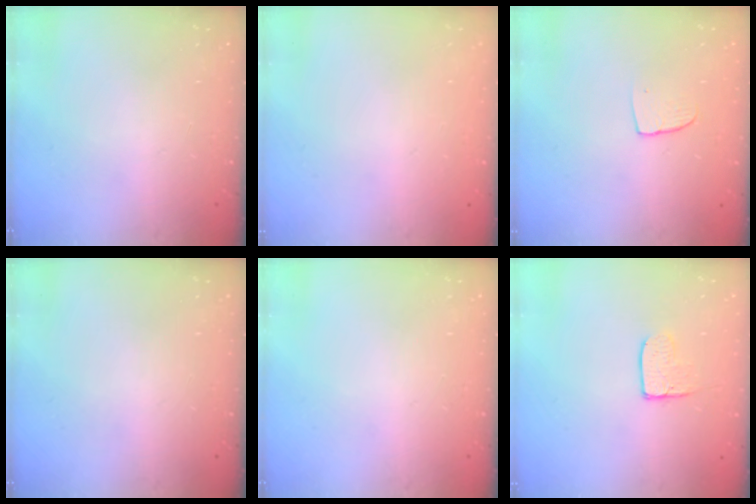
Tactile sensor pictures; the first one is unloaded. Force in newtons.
{"total": 0.0}
{"total": 4.9, "press": 4.9, "slide": 0.4}
{"total": 0.0}
{"total": 0.0}
{"total": 6.3, "press": 6.2, "slide": 0.5}